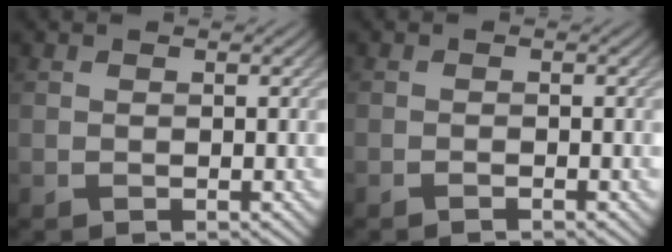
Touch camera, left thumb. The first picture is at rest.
{"total": 0.7, "force": [-0.6, 0.0, 0.4], "torque": [-0.006, 0.001, -0.012]}